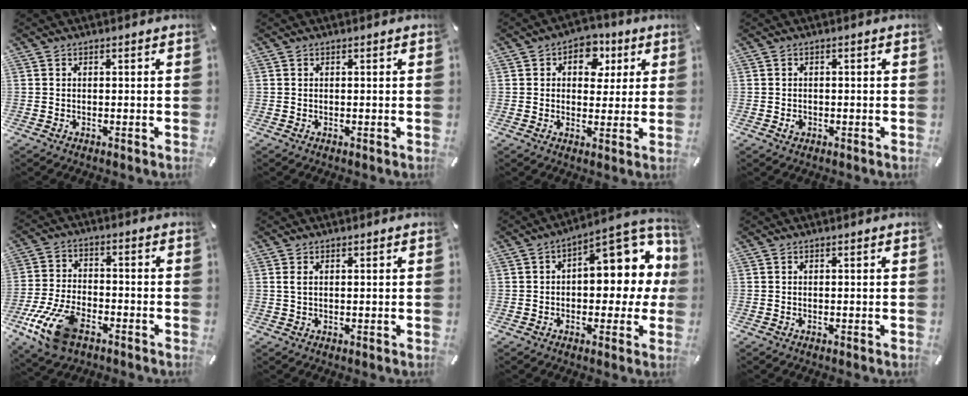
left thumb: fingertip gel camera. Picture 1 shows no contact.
{"total": 0.0}
{"total": 7.5, "force": [2.1, 6.1, 3.7], "torque": [-0.041, -0.005, 0.030]}
{"total": 1.6, "force": [-0.5, 1.3, 0.8], "torque": [-0.014, 0.004, -0.010]}
{"total": 13.5, "force": [-7.3, 6.9, 9.0], "torque": [-0.187, 0.030, -0.127]}
{"total": 1.4, "force": [0.5, 0.6, 1.1], "torque": [-0.023, 0.002, 0.008]}
{"total": 14.2, "force": [4.1, 7.8, 11.1], "torque": [-0.121, -0.040, 0.064]}
{"total": 0.0}